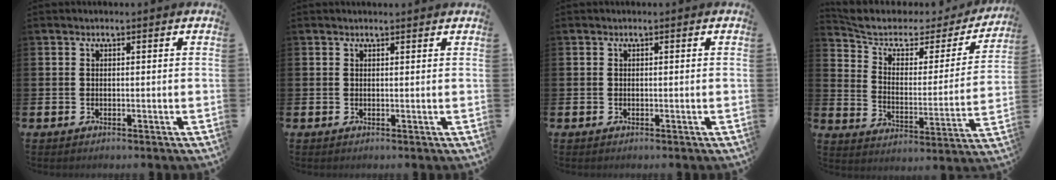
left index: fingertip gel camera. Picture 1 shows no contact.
{"total": 0.5, "force": [0.5, -0.1, 0.1], "torque": [0.011, -0.005, 0.007]}
{"total": 0.0}
{"total": 6.3, "force": [4.9, 3.3, 2.1], "torque": [-0.077, -0.036, 0.077]}